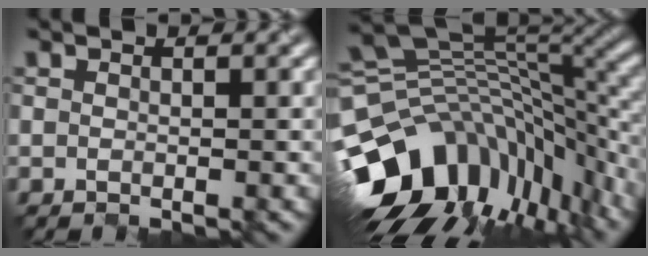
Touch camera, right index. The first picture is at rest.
{"total": 13.8, "force": [-6.4, 8.2, 9.0], "torque": [-0.190, 0.001, -0.110]}